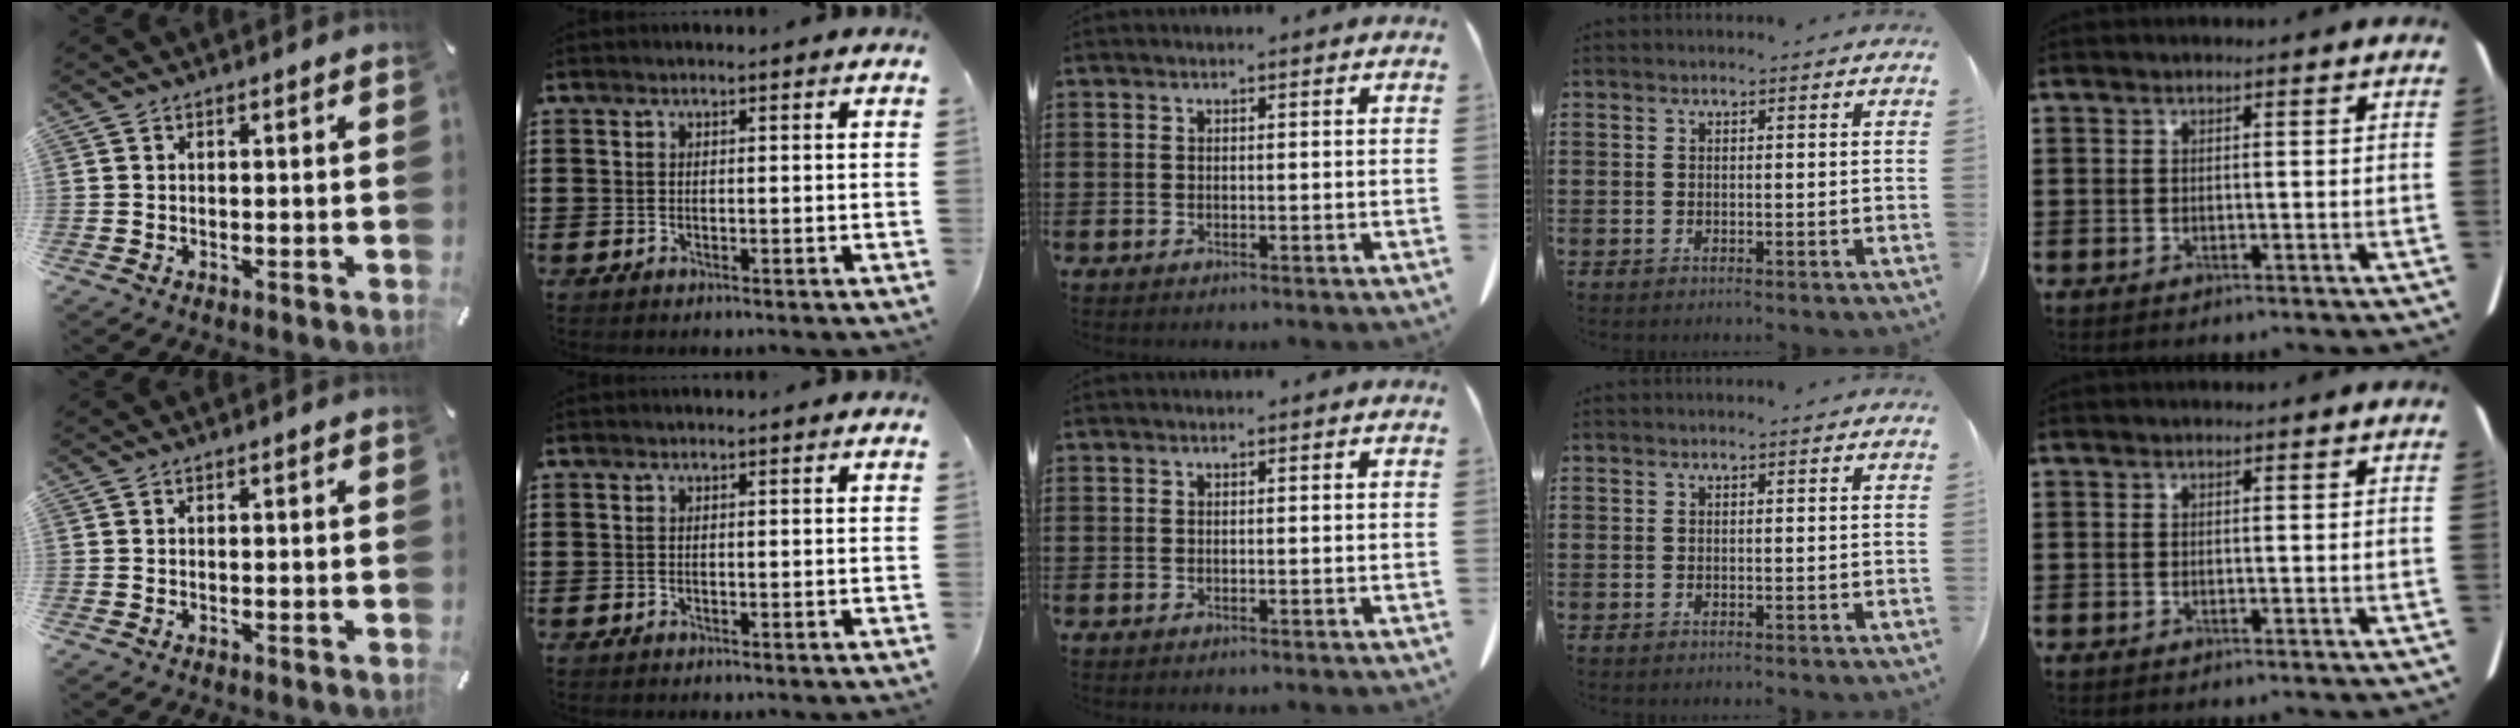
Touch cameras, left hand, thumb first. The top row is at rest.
{}